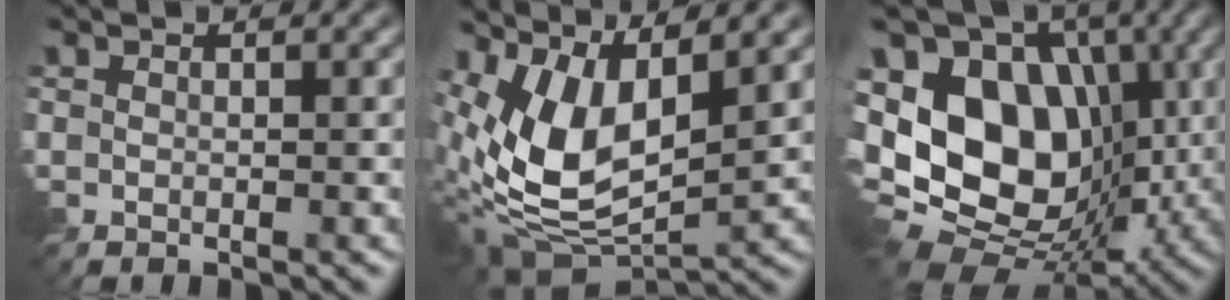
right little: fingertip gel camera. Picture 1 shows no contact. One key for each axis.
{"total": 9.9, "fx": 2.2, "fy": 4.8, "fz": 8.4, "tx": -0.179, "ty": -0.008, "tz": 0.039}
{"total": 14.9, "fx": -0.6, "fy": 10.5, "fz": 10.6, "tx": -0.204, "ty": -0.005, "tz": -0.023}